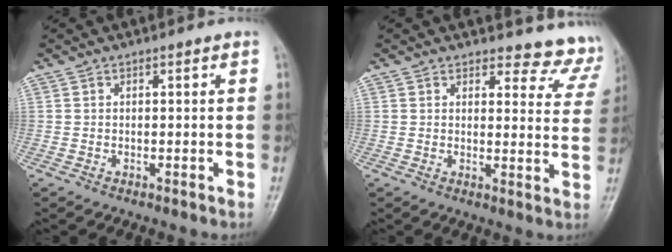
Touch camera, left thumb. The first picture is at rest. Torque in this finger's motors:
{"motor_torque": [0.32, 0.04, -0.09, -0.25, 0.00]}